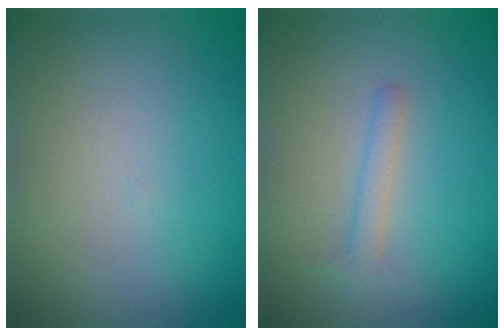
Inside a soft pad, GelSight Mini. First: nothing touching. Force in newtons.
{"total": 1.8, "press": 1.8, "slide": 0.2}